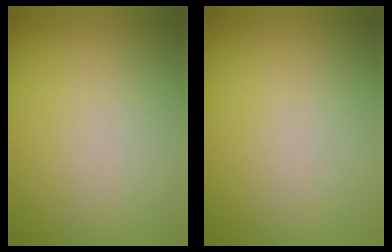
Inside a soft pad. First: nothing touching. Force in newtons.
{"total": 0.0}